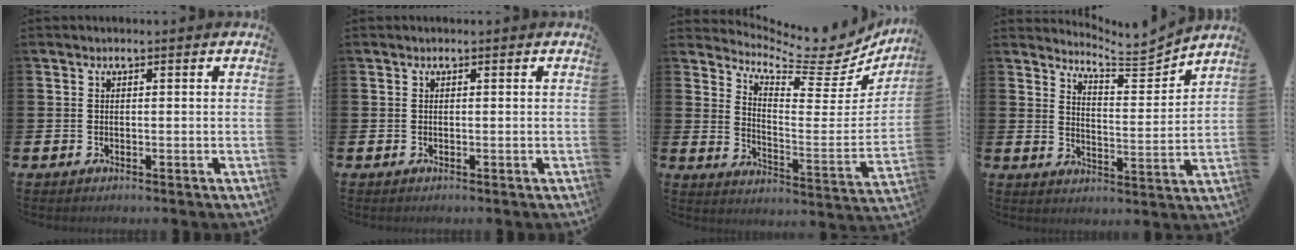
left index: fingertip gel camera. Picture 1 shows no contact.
{"total": 0.0}
{"total": 7.4, "force": [6.6, 2.0, 2.4], "torque": [-0.055, -0.066, 0.106]}
{"total": 5.5, "force": [5.4, 0.2, 1.0], "torque": [-0.038, -0.049, 0.090]}